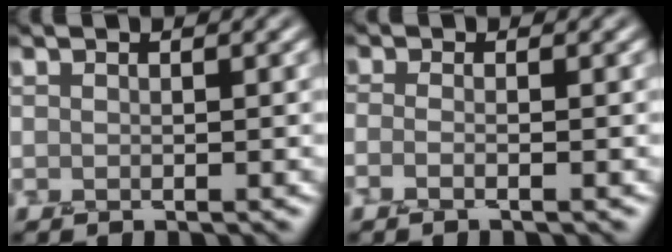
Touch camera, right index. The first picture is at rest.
{"total": 1.5, "force": [-0.8, 0.4, 1.3], "torque": [-0.026, -0.011, -0.021]}